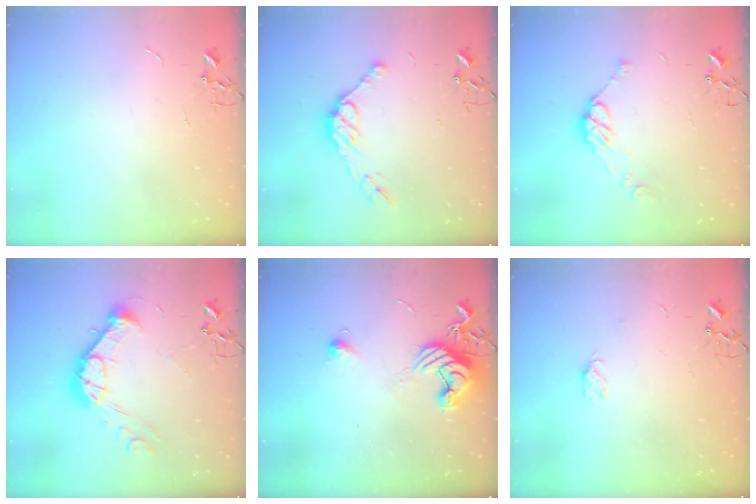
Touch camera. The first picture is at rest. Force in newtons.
{"total": 10.9, "press": 10.8, "slide": 0.9}
{"total": 9.0, "press": 9.0, "slide": 0.7}
{"total": 16.1, "press": 16.1, "slide": 1.4}
{"total": 11.2, "press": 11.1, "slide": 1.0}
{"total": 2.5, "press": 2.5, "slide": 0.5}